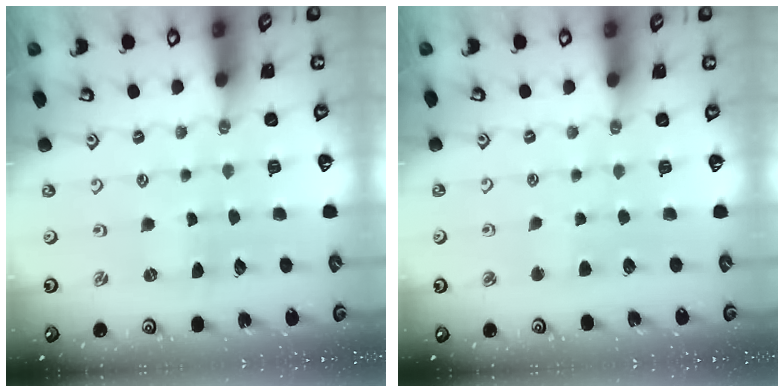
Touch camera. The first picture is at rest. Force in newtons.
{"total": 2.0, "press": 2.0, "slide": 0.4}